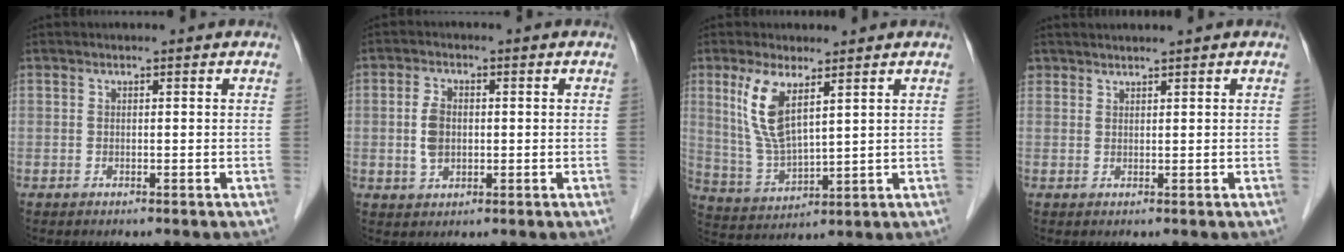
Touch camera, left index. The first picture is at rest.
{"total": 4.3, "force": [-0.1, 2.6, 3.4], "torque": [-0.077, 0.006, 0.002]}
{"total": 8.3, "force": [4.0, 2.1, 7.0], "torque": [-0.157, -0.003, 0.088]}
{"total": 1.4, "force": [1.4, 0.1, 0.3], "torque": [-0.002, 0.012, 0.028]}